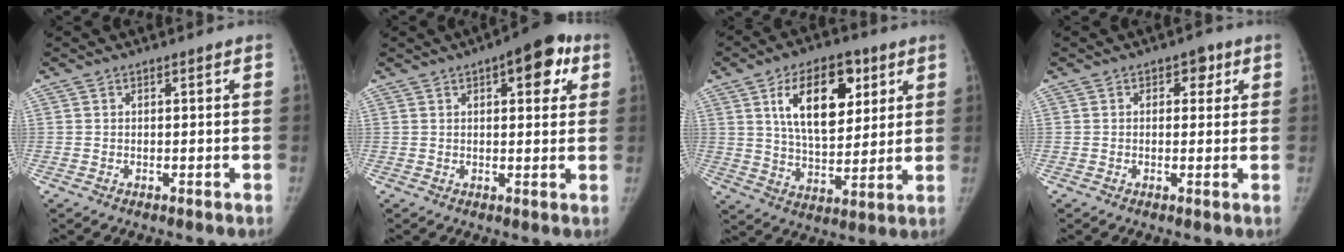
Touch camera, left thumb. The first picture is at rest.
{"total": 9.5, "force": [4.2, 4.1, 7.4], "torque": [-0.059, -0.002, 0.047]}
{"total": 16.1, "force": [6.3, 8.9, 11.9], "torque": [-0.147, -0.025, 0.111]}
{"total": 3.1, "force": [1.2, 2.2, 1.8], "torque": [0.007, 0.000, 0.011]}